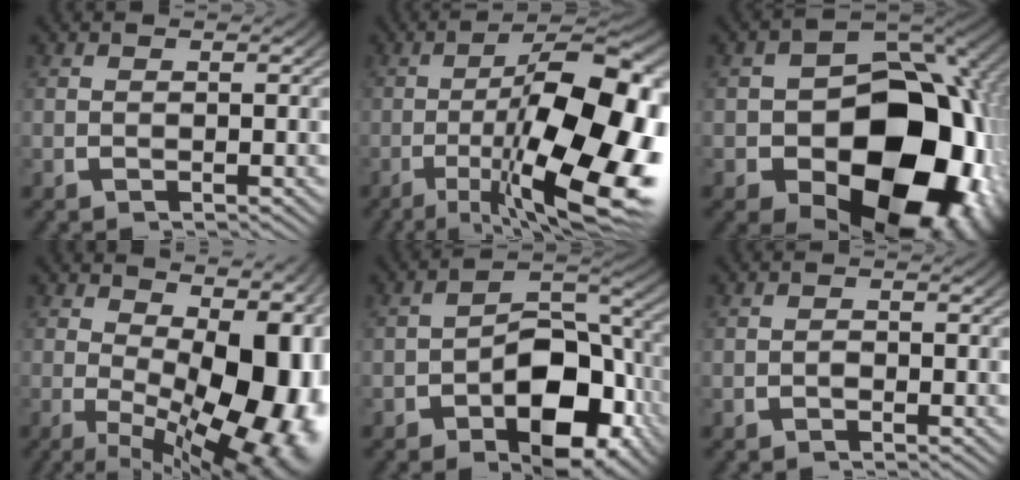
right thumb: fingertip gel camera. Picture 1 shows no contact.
{"total": 18.2, "force": [-3.9, 8.7, 15.5], "torque": [-0.247, -0.052, -0.033]}
{"total": 22.2, "force": [-4.6, 14.3, 16.4], "torque": [-0.272, -0.079, -0.035]}
{"total": 17.7, "force": [-2.9, 10.0, 14.3], "torque": [-0.221, -0.056, -0.012]}
{"total": 9.8, "force": [-3.3, 5.8, 7.2], "torque": [-0.129, -0.031, -0.041]}
{"total": 0.9, "force": [-0.9, 0.3, 0.1], "torque": [-0.008, -0.002, -0.016]}